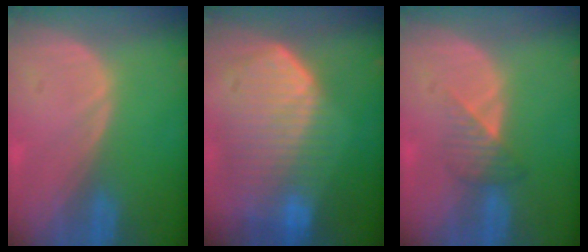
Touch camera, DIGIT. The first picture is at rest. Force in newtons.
{"total": 10.8, "press": 9.5, "slide": 5.1}
{"total": 3.3, "press": 3.2, "slide": 1.0}